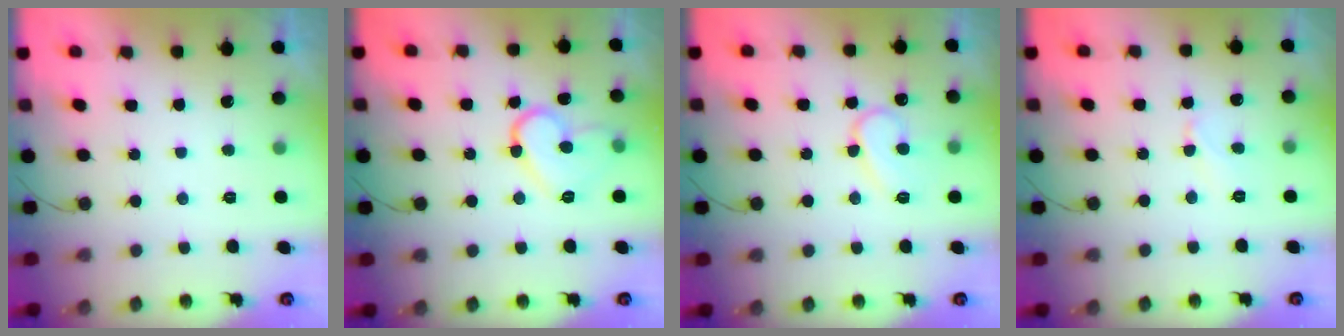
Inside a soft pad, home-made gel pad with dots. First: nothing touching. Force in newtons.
{"total": 11.6, "press": 11.5, "slide": 0.4}
{"total": 10.0, "press": 9.9, "slide": 1.1}
{"total": 4.5, "press": 4.5, "slide": 0.7}